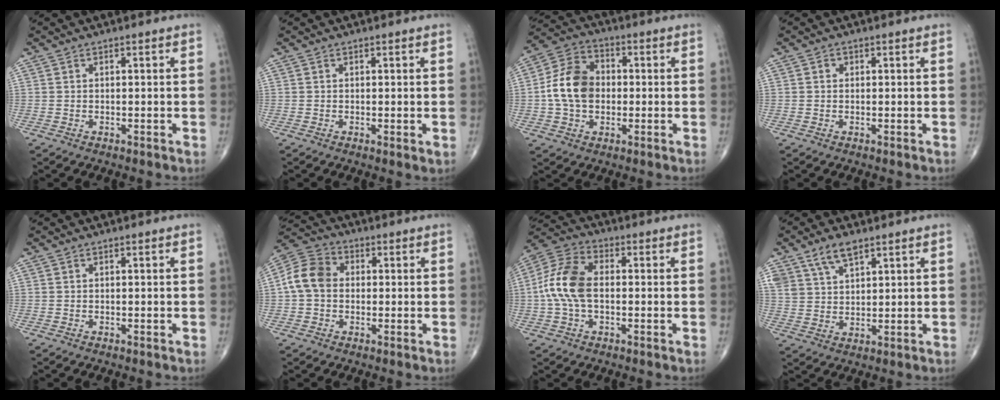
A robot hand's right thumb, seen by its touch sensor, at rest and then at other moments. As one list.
[{"total": 0.9, "force": [0.0, 0.2, 0.9], "torque": [-0.015, -0.005, -0.001]}, {"total": 11.3, "force": [-0.4, 8.4, 7.6], "torque": [-0.127, 0.026, -0.016]}, {"total": 0.7, "force": [0.1, 0.7, 0.2], "torque": [0.002, 0.001, 0.001]}, {"total": 0.0}, {"total": 8.4, "force": [0.1, 6.6, 5.1], "torque": [-0.093, 0.026, -0.010]}, {"total": 11.2, "force": [-0.4, 6.7, 9.0], "torque": [-0.194, 0.029, -0.014]}, {"total": 6.5, "force": [4.3, 3.0, 3.8], "torque": [-0.061, -0.018, 0.088]}]